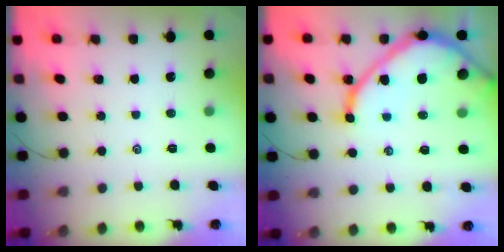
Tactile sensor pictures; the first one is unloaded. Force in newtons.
{"total": 13.6, "press": 13.5, "slide": 1.6}